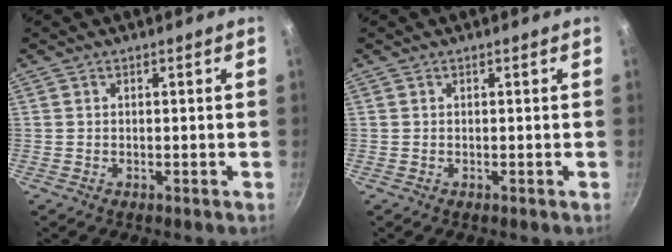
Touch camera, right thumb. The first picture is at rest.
{"total": 0.0}